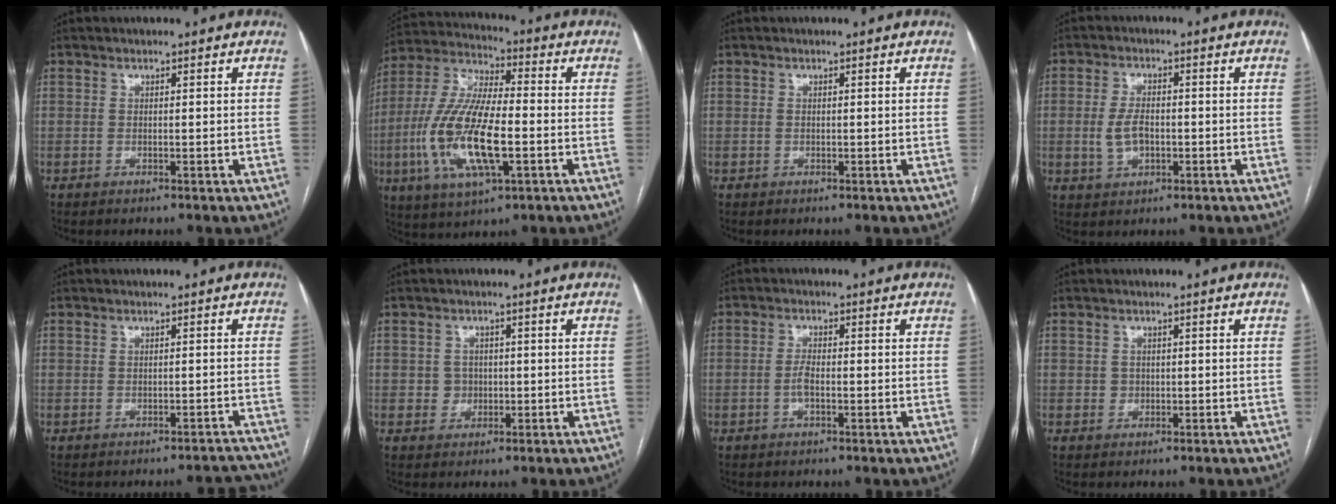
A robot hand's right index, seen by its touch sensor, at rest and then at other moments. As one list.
[{"total": 15.7, "force": [-3.7, 4.4, 14.7], "torque": [-0.317, -0.007, -0.065]}, {"total": 0.0}, {"total": 4.6, "force": [-0.8, 2.5, 3.7], "torque": [-0.080, 0.004, -0.012]}, {"total": 3.4, "force": [-3.4, 0.2, 0.1], "torque": [0.013, 0.004, -0.035]}, {"total": 2.3, "force": [-0.3, 2.2, 0.4], "torque": [0.000, 0.007, -0.003]}, {"total": 2.3, "force": [-0.7, 0.6, 2.1], "torque": [-0.045, 0.001, -0.014]}, {"total": 1.0, "force": [-0.1, 1.0, 0.2], "torque": [-0.001, 0.003, 0.000]}]